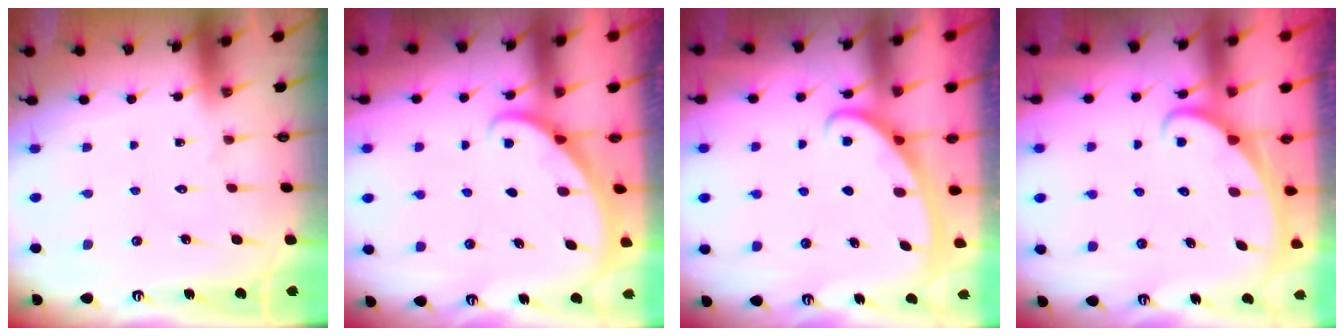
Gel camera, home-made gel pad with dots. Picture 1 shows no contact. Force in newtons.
{"total": 1.6, "press": 1.6, "slide": 0.1}
{"total": 3.0, "press": 3.0, "slide": 0.4}
{"total": 2.5, "press": 2.5, "slide": 0.3}